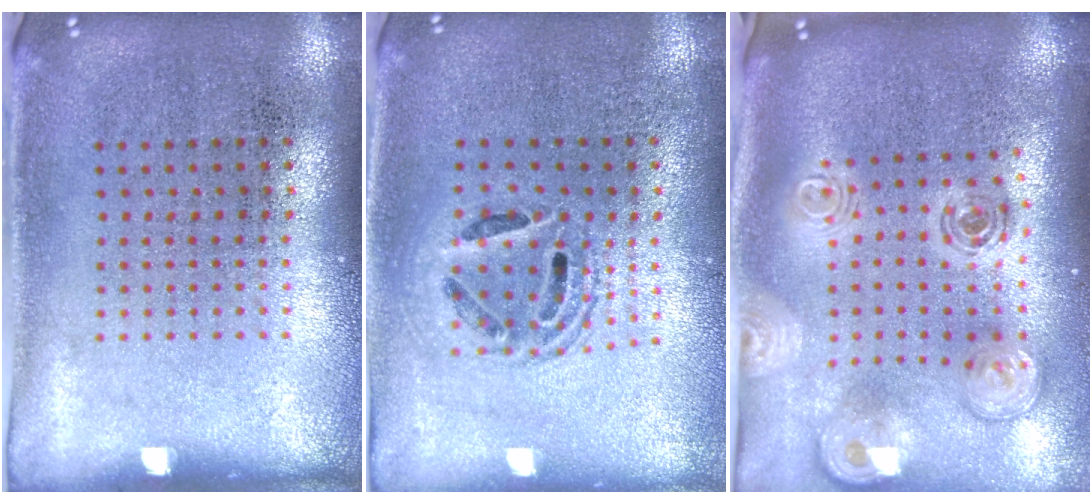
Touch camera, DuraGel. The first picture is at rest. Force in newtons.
{"total": 1.4, "press": 1.2, "slide": 0.6}
{"total": 2.2, "press": 1.8, "slide": 1.4}